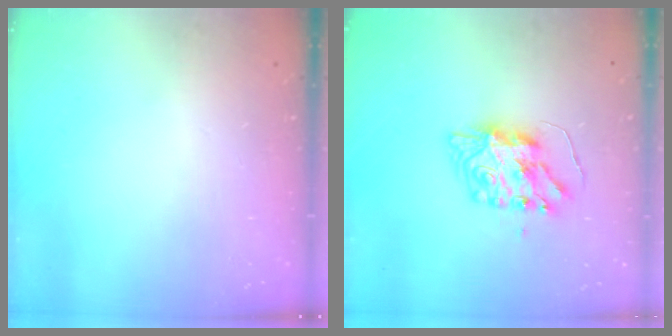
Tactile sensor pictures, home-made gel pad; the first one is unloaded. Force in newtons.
{"total": 9.3, "press": 9.3, "slide": 0.7}